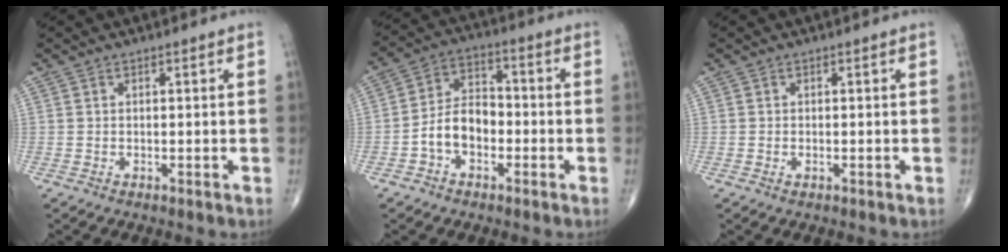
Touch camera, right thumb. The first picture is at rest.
{"total": 8.6, "force": [-2.7, 5.6, 5.8], "torque": [-0.093, 0.037, -0.061]}
{"total": 0.6, "force": [-0.2, 0.3, 0.5], "torque": [-0.010, 0.001, -0.003]}